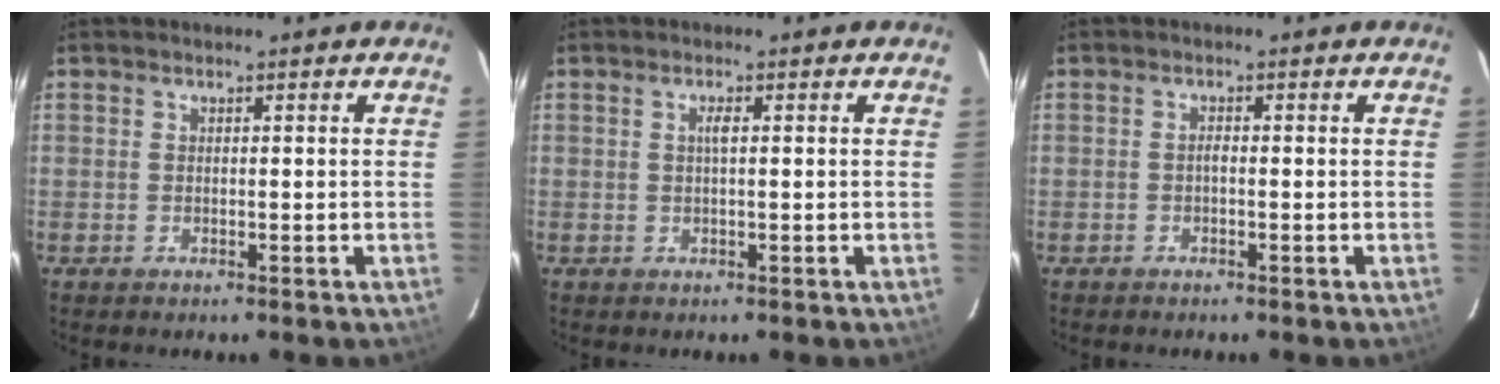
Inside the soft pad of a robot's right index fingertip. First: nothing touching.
{"total": 1.2, "force": [0.2, 0.1, 1.2], "torque": [-0.023, 0.003, 0.003]}
{"total": 0.7, "force": [-0.3, 0.3, 0.6], "torque": [-0.010, 0.005, -0.007]}